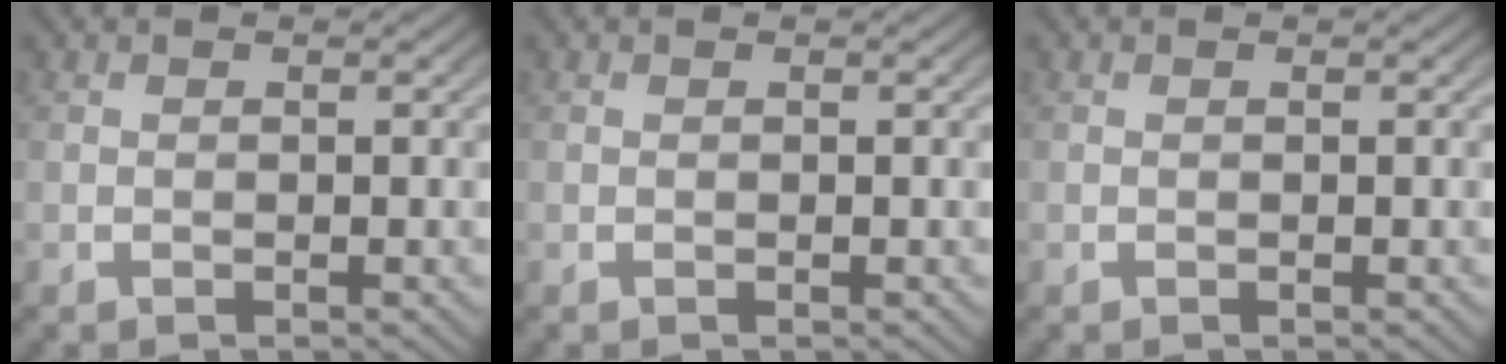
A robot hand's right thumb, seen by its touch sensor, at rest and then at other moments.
{"total": 0.0}
{"total": 0.0}